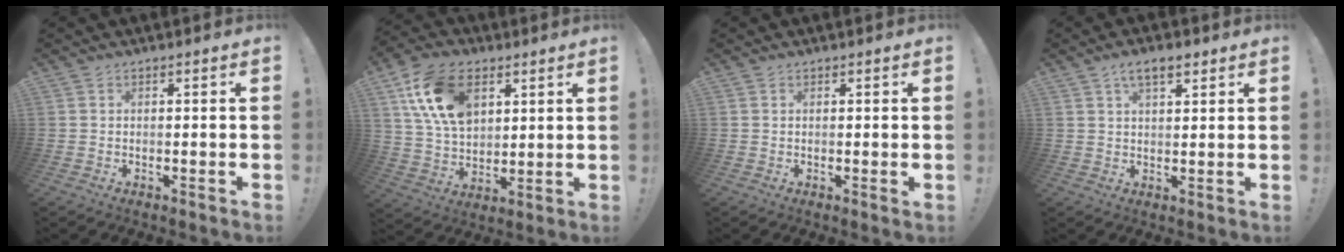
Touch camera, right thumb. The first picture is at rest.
{"total": 18.2, "force": [7.6, 11.9, 11.5], "torque": [-0.211, -0.021, 0.146]}
{"total": 0.6, "force": [0.3, 0.0, 0.4], "torque": [0.000, -0.003, 0.004]}
{"total": 5.6, "force": [3.2, 2.5, 3.9], "torque": [-0.062, -0.006, 0.056]}